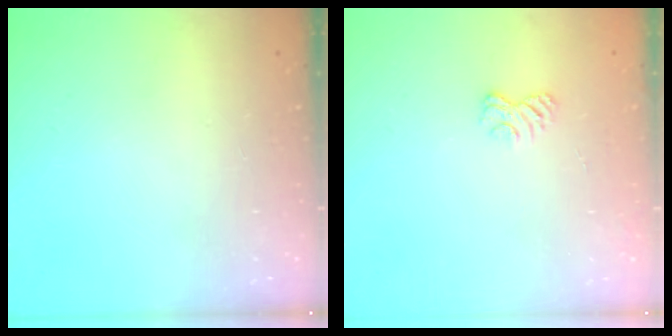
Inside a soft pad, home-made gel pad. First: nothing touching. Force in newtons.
{"total": 2.5, "press": 2.2, "slide": 1.2}